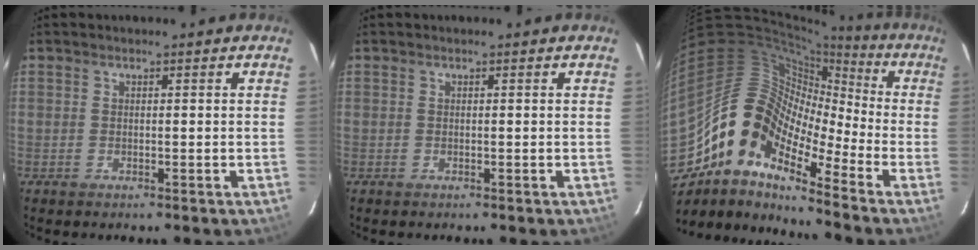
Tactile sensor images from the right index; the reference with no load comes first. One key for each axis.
{"total": 0.0}
{"total": 15.3, "fx": -8.8, "fy": 6.8, "fz": 10.4, "tx": -0.167, "ty": 0.006, "tz": -0.187}